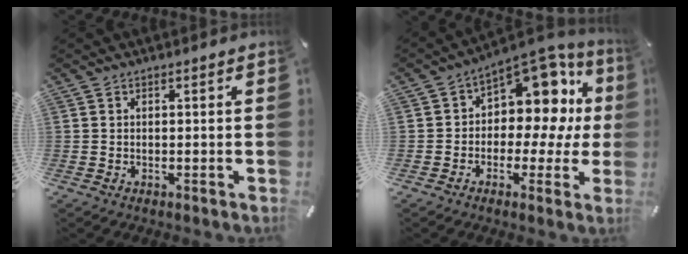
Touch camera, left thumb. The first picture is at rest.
{"total": 12.3, "force": [5.0, 8.5, 7.4], "torque": [-0.090, -0.055, 0.086]}